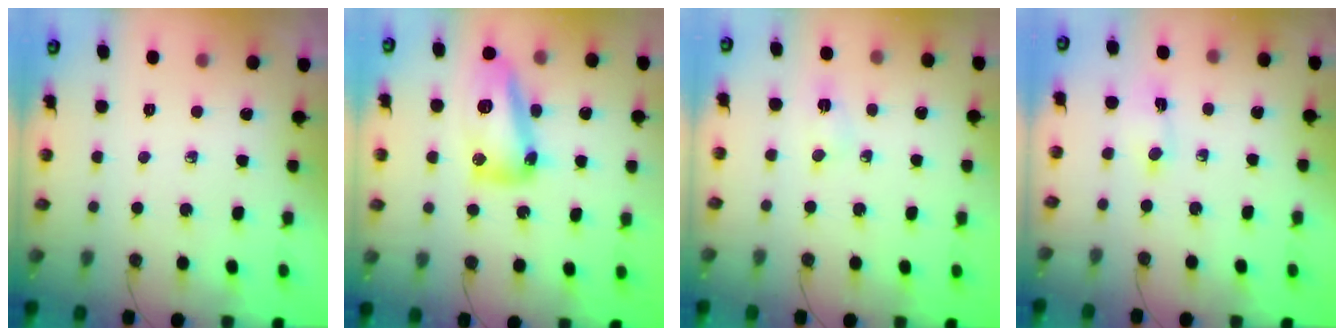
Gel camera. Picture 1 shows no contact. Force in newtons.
{"total": 14.1, "press": 14.0, "slide": 1.4}
{"total": 2.4, "press": 2.4, "slide": 0.3}
{"total": 2.2, "press": 2.1, "slide": 0.3}